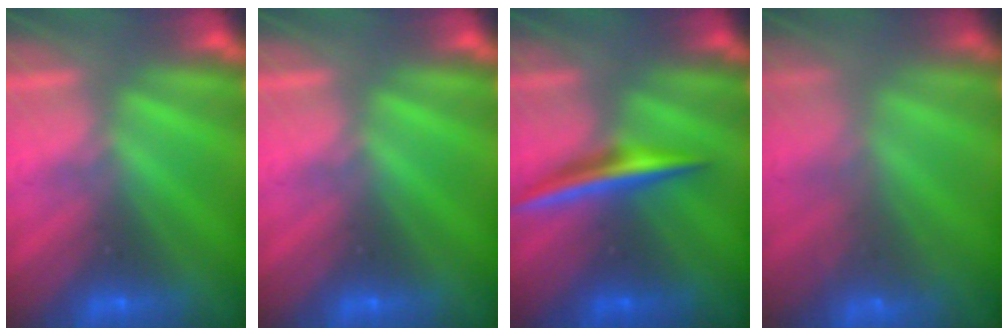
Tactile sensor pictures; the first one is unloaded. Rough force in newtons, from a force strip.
{"total": 0.0}
{"total": 1.9}
{"total": 7.1}